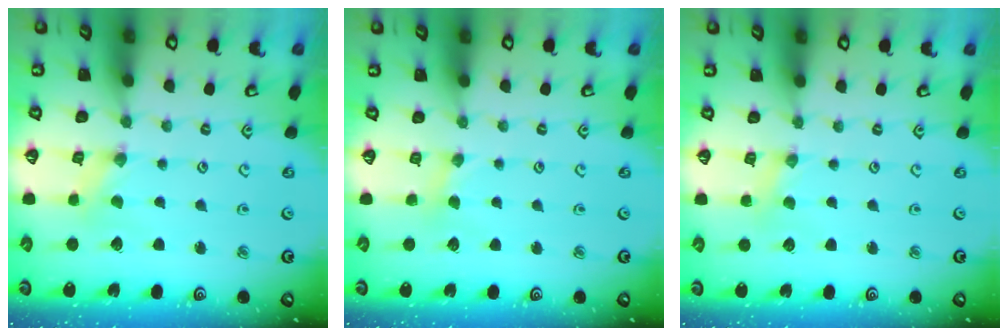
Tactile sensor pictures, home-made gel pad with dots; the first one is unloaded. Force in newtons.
{"total": 2.2, "press": 2.2, "slide": 0.4}
{"total": 1.2, "press": 1.2, "slide": 0.3}